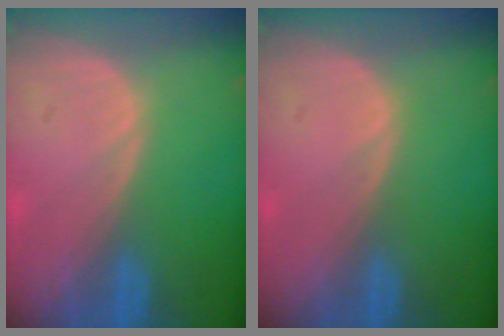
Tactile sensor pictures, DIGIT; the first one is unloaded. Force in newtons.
{"total": 0.0}